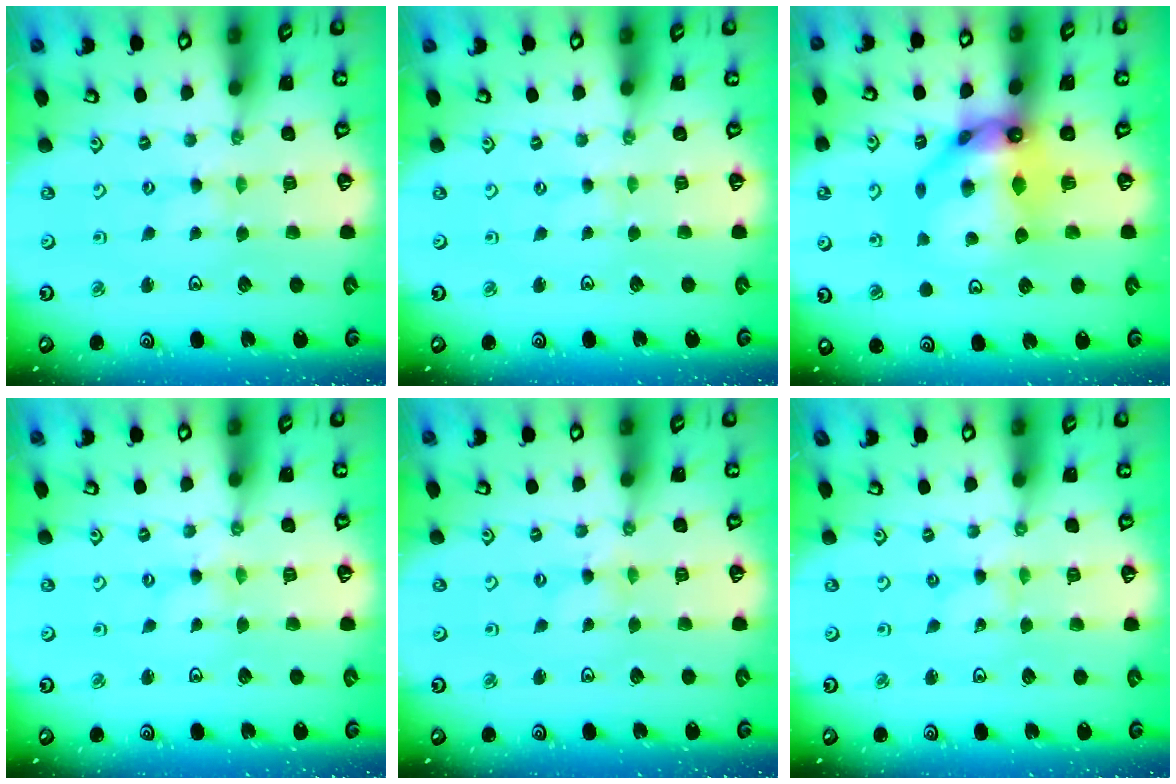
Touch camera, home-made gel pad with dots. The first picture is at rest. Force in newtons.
{"total": 0.8, "press": 0.8, "slide": 0.1}
{"total": 14.1, "press": 14.0, "slide": 1.6}
{"total": 0.0}
{"total": 0.0}
{"total": 0.0}